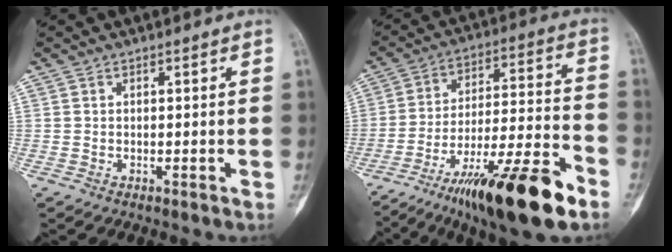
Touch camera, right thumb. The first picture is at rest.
{"total": 23.2, "force": [-14.7, 4.4, 17.3], "torque": [-0.255, 0.055, -0.240]}